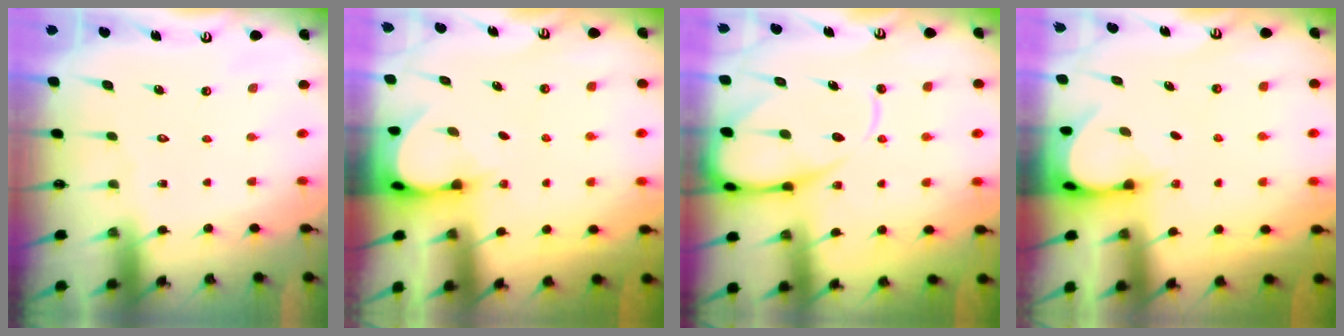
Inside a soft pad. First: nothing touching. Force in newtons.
{"total": 4.0, "press": 3.9, "slide": 0.3}
{"total": 12.0, "press": 11.9, "slide": 1.4}
{"total": 3.8, "press": 3.8, "slide": 0.3}